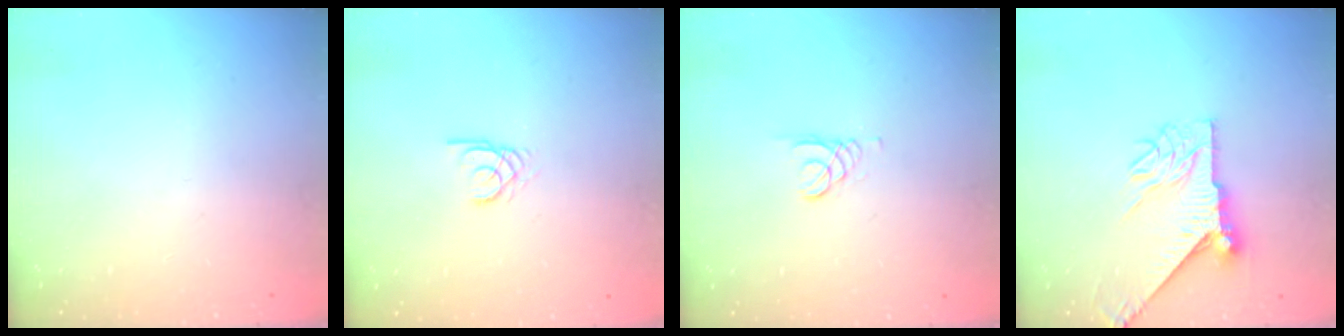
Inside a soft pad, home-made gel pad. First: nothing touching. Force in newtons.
{"total": 2.0, "press": 2.0, "slide": 0.2}
{"total": 1.5, "press": 1.5, "slide": 0.1}
{"total": 10.8, "press": 10.7, "slide": 1.1}